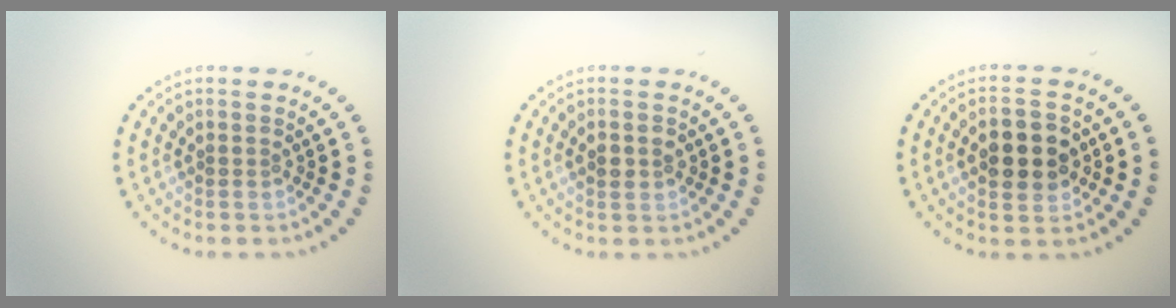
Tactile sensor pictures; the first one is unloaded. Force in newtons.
{"total": 1.6, "press": 1.5, "slide": 0.5}
{"total": 4.6, "press": 4.6, "slide": 0.2}